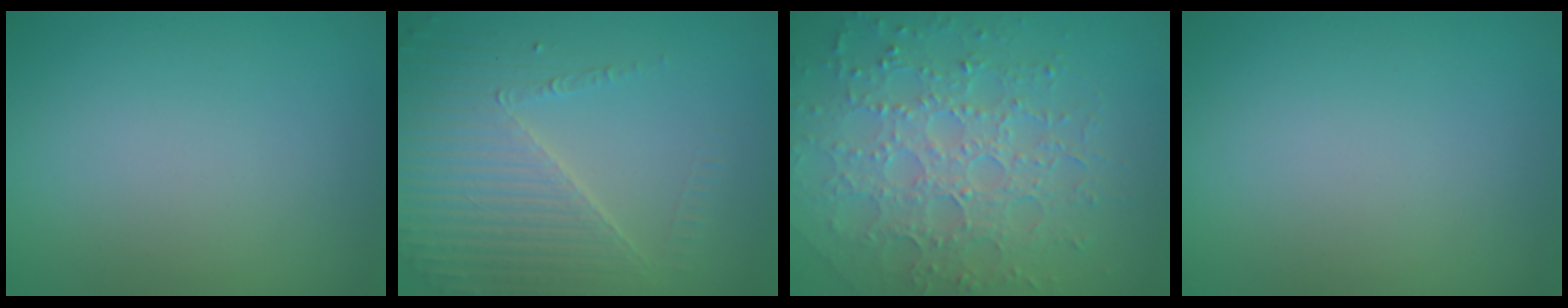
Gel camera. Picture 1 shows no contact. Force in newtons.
{"total": 5.1, "press": 4.2, "slide": 2.9}
{"total": 7.2, "press": 5.2, "slide": 5.0}
{"total": 0.0}